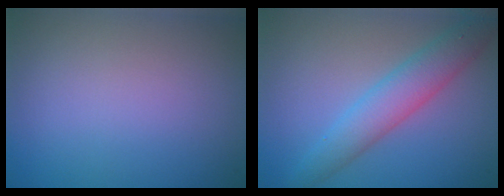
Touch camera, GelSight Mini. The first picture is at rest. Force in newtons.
{"total": 4.4, "press": 4.4, "slide": 0.3}